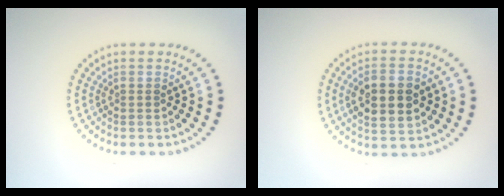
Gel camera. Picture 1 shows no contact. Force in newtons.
{"total": 4.7, "press": 4.7, "slide": 0.4}